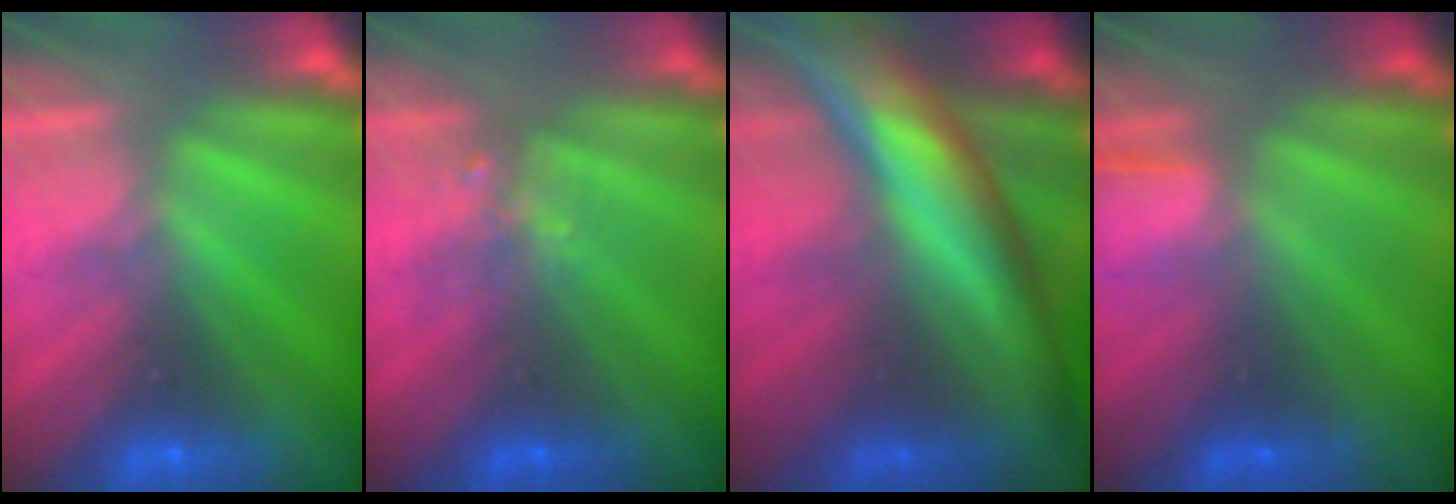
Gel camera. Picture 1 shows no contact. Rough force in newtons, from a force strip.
{"total": 2.3}
{"total": 9.0}
{"total": 1.3}